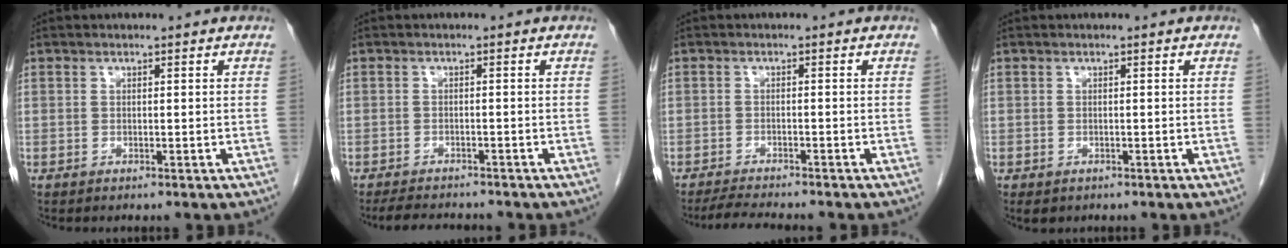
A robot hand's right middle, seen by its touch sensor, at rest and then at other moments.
{"total": 5.6, "force": [-5.2, 1.0, 1.7], "torque": [-0.027, -0.013, -0.079]}
{"total": 5.3, "force": [-4.8, 0.1, 2.1], "torque": [-0.037, -0.018, -0.078]}
{"total": 1.3, "force": [-0.7, 0.9, 0.5], "torque": [-0.010, 0.001, -0.002]}